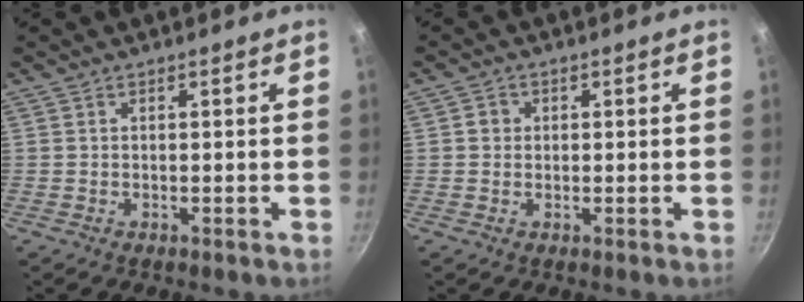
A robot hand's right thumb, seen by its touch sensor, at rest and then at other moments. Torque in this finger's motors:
{"motor_torque": [0.01, 0.75, 0.35, -0.18, 0.02]}